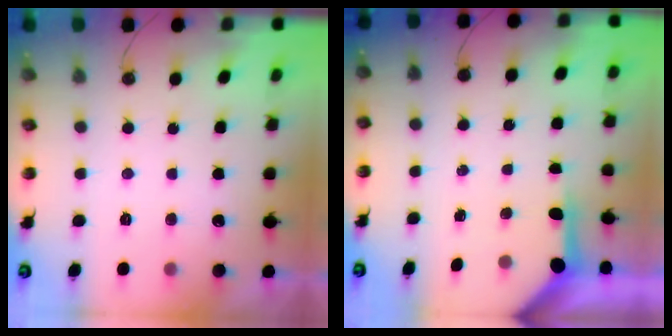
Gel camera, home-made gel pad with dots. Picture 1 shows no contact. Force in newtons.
{"total": 5.3, "press": 5.3, "slide": 0.4}